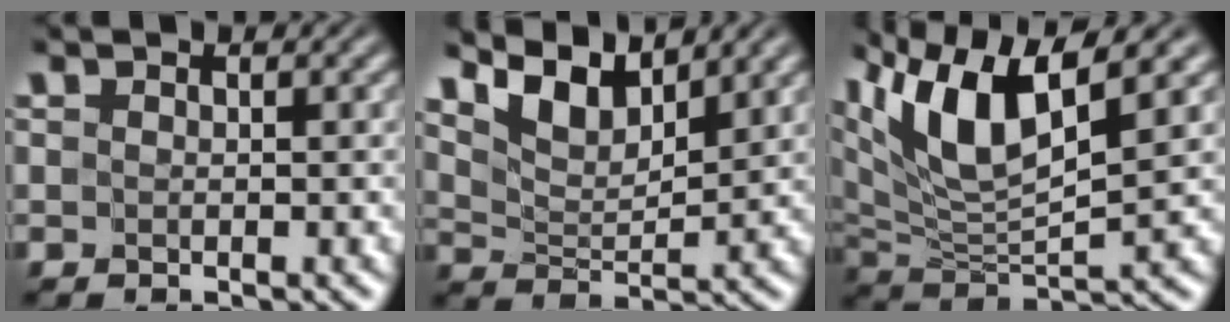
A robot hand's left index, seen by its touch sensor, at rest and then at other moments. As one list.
[{"total": 5.5, "force": [4.7, 1.4, 2.5], "torque": [-0.061, 0.005, 0.083]}, {"total": 9.2, "force": [4.8, 2.5, 7.4], "torque": [-0.157, 0.006, 0.092]}]